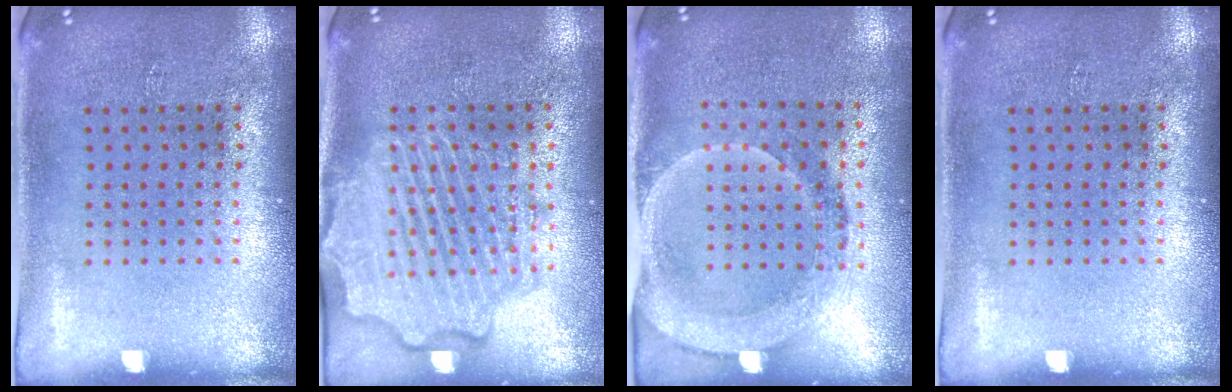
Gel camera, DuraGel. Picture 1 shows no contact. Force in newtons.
{"total": 4.4, "press": 4.3, "slide": 0.5}
{"total": 1.9, "press": 1.6, "slide": 1.0}
{"total": 0.0}